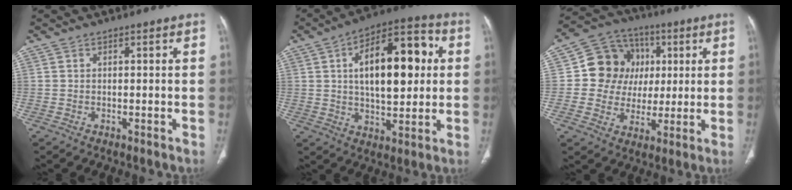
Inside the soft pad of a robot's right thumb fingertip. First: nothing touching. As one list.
[{"total": 19.4, "force": [3.6, 9.4, 16.6], "torque": [-0.224, 0.019, 0.051]}, {"total": 13.3, "force": [2.2, 12.0, 5.2], "torque": [-0.043, 0.011, 0.038]}]